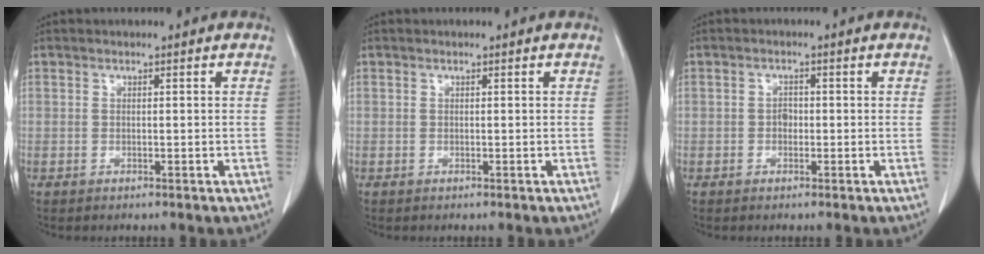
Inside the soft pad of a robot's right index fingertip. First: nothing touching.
{"total": 0.0}
{"total": 1.3, "force": [-0.3, 1.0, 0.9], "torque": [-0.011, 0.005, -0.006]}